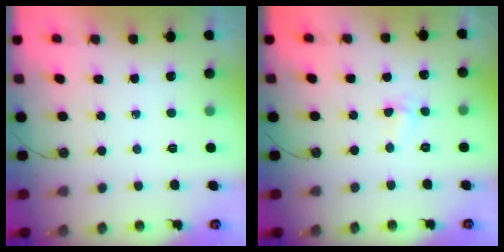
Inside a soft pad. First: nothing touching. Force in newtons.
{"total": 2.9, "press": 2.9, "slide": 0.4}